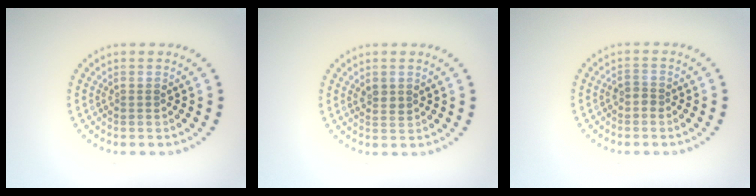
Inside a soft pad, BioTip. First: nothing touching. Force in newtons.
{"total": 1.3, "press": 1.2, "slide": 0.4}
{"total": 1.1, "press": 0.9, "slide": 0.6}